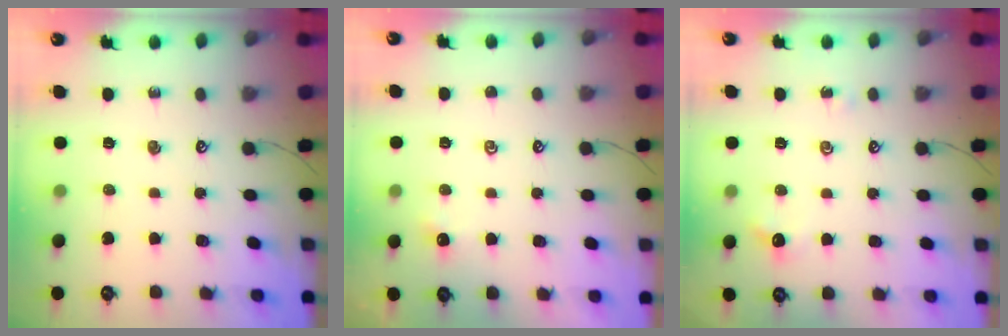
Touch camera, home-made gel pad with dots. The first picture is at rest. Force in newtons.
{"total": 0.5, "press": 0.4, "slide": 0.3}
{"total": 3.5, "press": 3.4, "slide": 0.6}